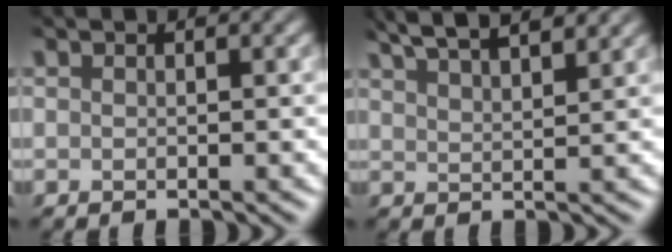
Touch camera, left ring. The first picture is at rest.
{"total": 7.1, "force": [5.4, 2.0, 4.1], "torque": [-0.043, 0.032, 0.053]}